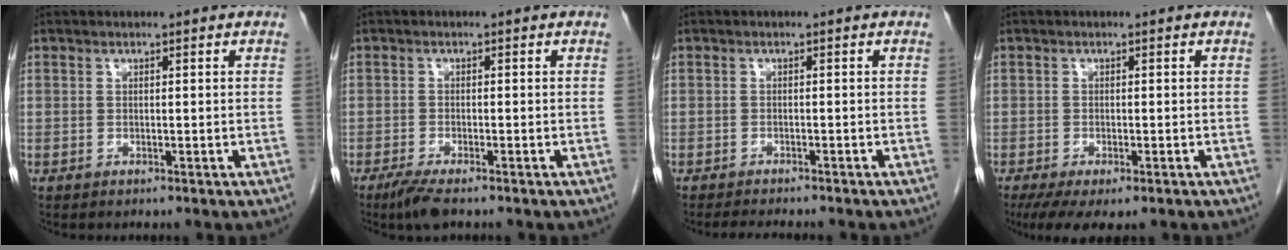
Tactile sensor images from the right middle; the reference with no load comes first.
{"total": 3.8, "force": [-2.8, 0.5, 2.6], "torque": [-0.053, -0.012, -0.051]}
{"total": 4.8, "force": [-4.3, 0.5, 2.1], "torque": [-0.024, -0.008, -0.059]}
{"total": 6.7, "force": [-4.5, 2.2, 4.4], "torque": [-0.064, -0.015, -0.070]}